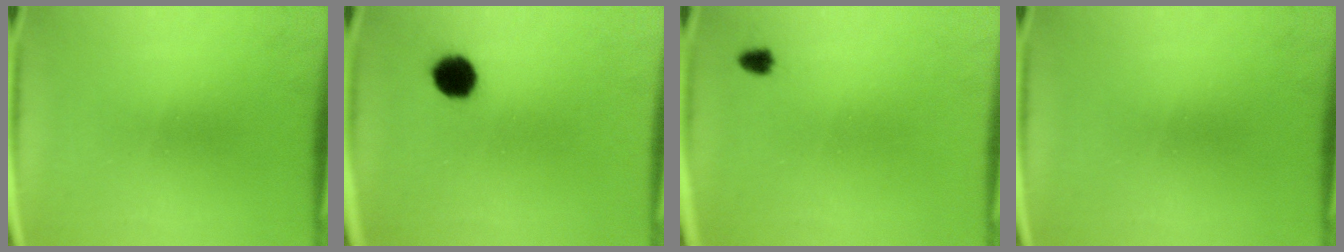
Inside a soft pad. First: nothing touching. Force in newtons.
{"total": 5.6}
{"total": 1.5}
{"total": 0.0}